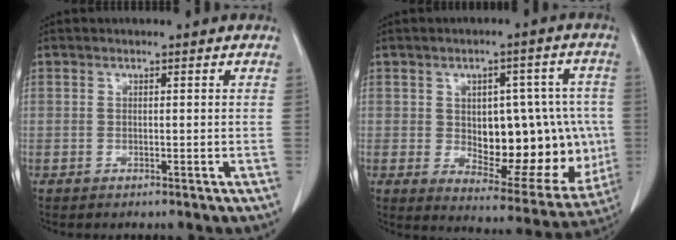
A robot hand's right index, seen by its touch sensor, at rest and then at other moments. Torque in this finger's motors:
{"motor_torque": [0.97, -0.47, 0.33, 0.08]}